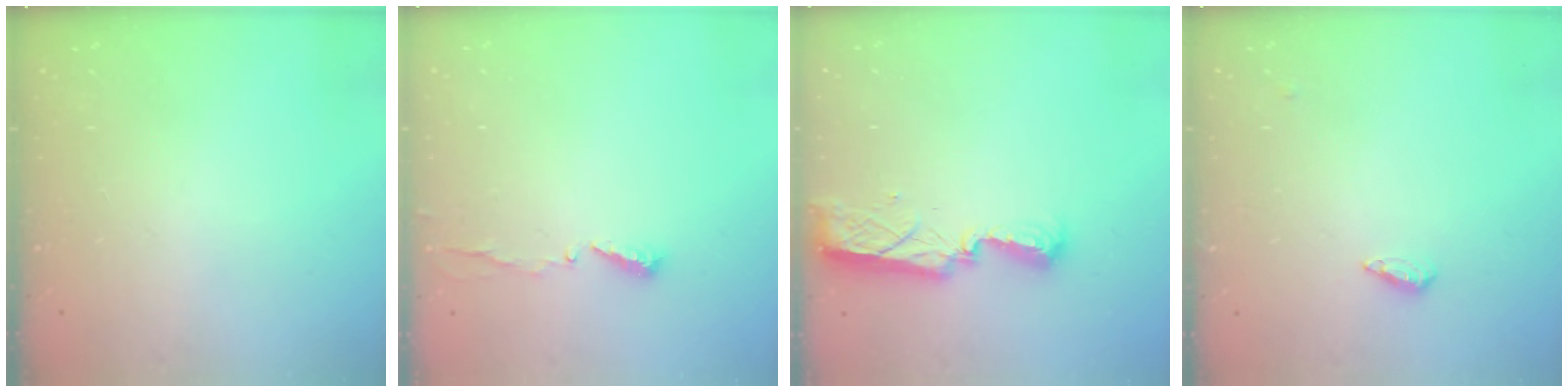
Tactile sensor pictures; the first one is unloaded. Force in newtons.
{"total": 4.8, "press": 4.8, "slide": 0.3}
{"total": 7.9, "press": 7.9, "slide": 0.9}
{"total": 3.2, "press": 3.1, "slide": 0.3}